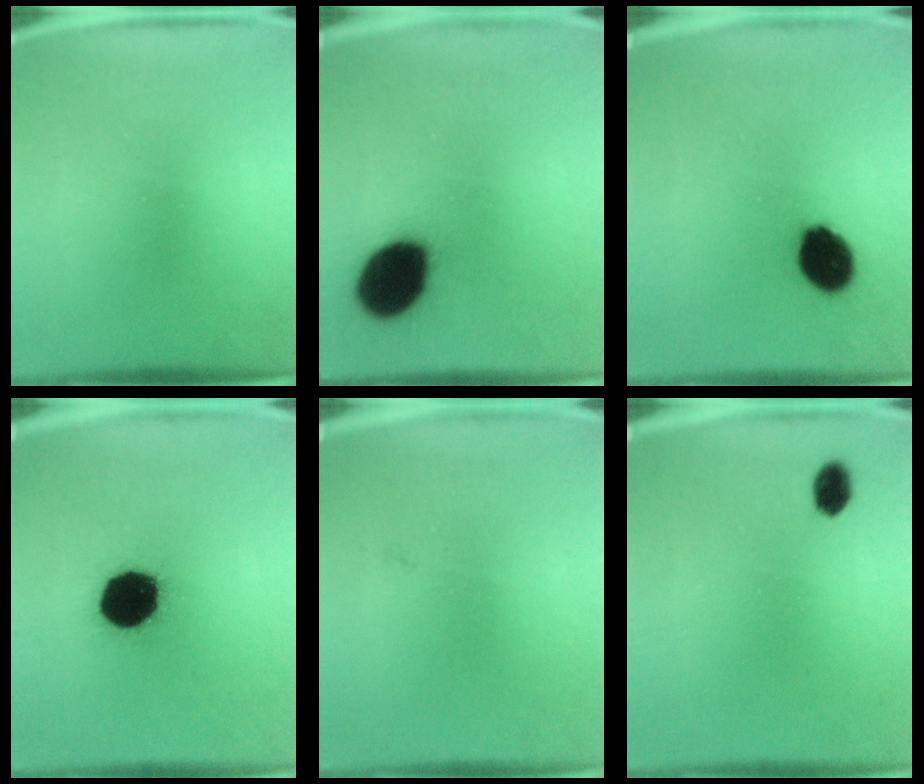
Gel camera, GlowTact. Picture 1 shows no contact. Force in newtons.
{"total": 18.9}
{"total": 11.1}
{"total": 19.2}
{"total": 0.7}
{"total": 3.3}